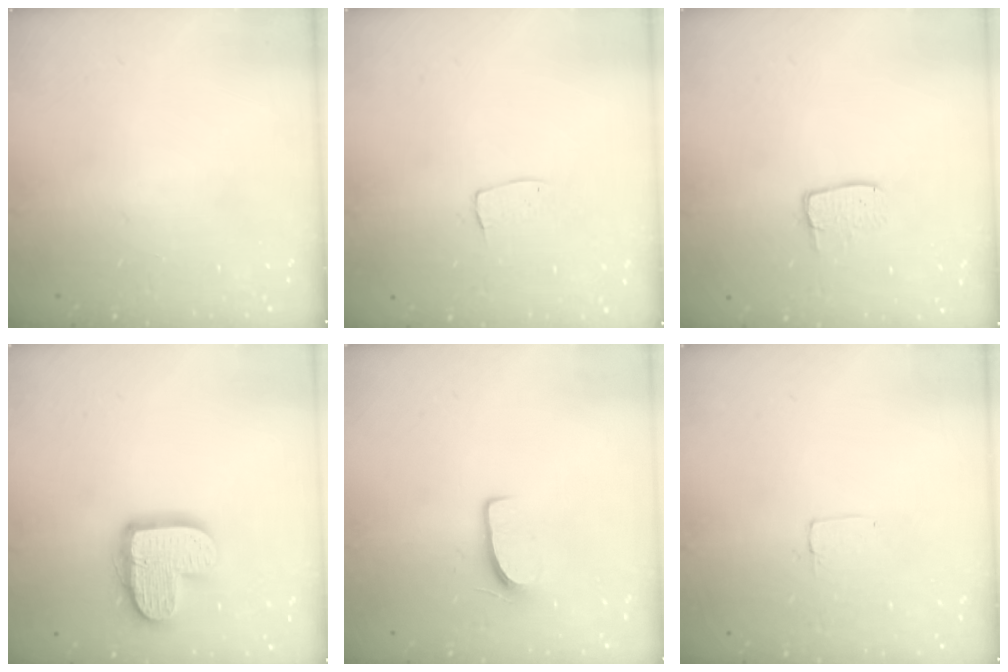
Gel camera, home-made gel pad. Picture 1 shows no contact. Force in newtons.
{"total": 5.2, "press": 5.2, "slide": 0.3}
{"total": 4.2, "press": 4.2, "slide": 0.3}
{"total": 14.2, "press": 14.2, "slide": 1.1}
{"total": 6.7, "press": 6.7, "slide": 0.5}
{"total": 2.0, "press": 2.0, "slide": 0.0}